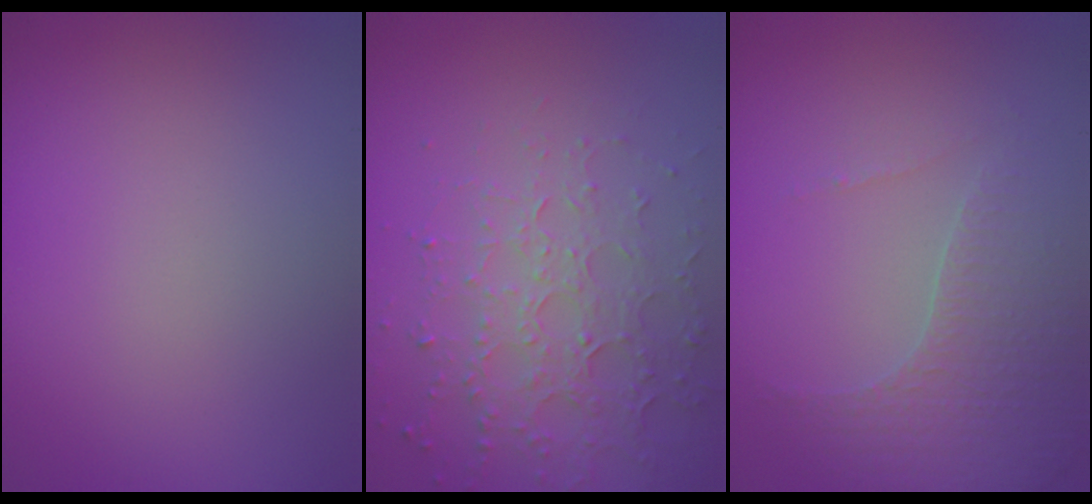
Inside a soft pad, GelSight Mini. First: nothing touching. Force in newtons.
{"total": 4.0, "press": 4.0, "slide": 0.3}
{"total": 4.3, "press": 3.1, "slide": 3.0}